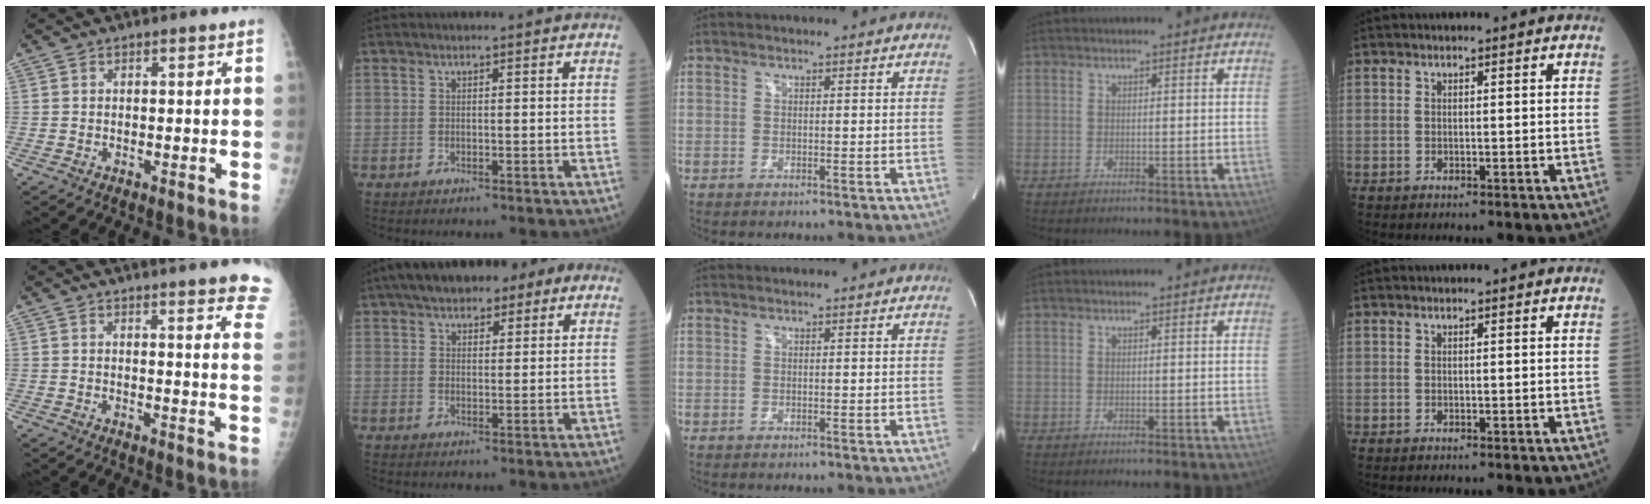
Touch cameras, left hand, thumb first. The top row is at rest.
{"thumb": {"total": 14.1, "force": [11.2, 1.9, 8.3], "torque": [-0.077, -0.055, 0.113]}, "index": {"total": 11.9, "force": [7.3, 4.6, 8.1], "torque": [-0.121, 0.038, 0.102]}}